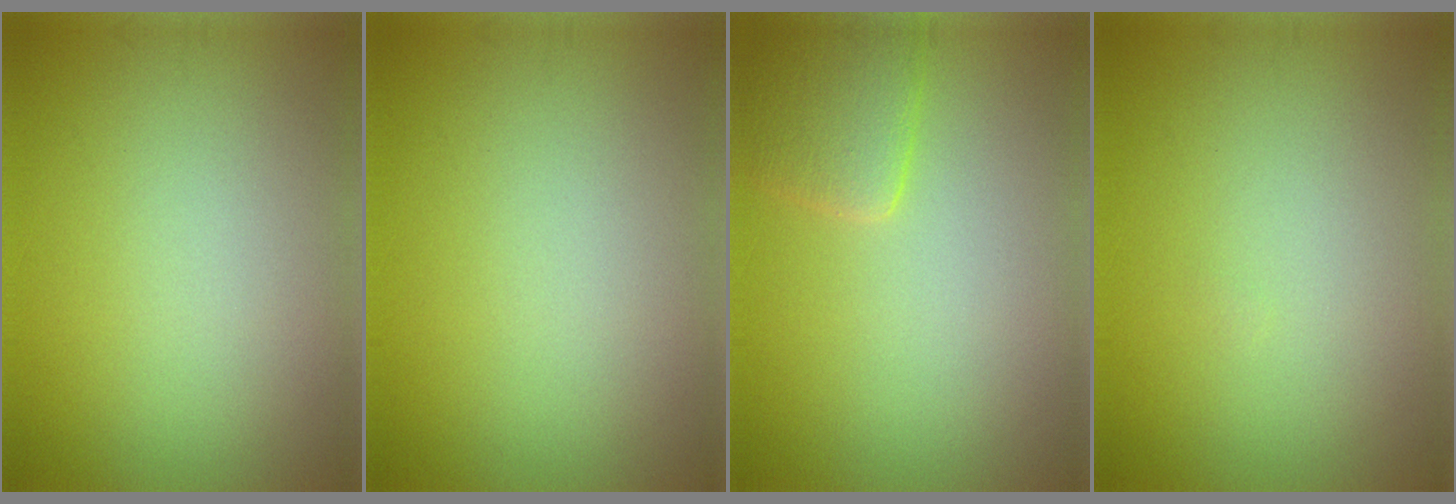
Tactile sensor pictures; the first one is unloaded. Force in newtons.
{"total": 0.0}
{"total": 2.5, "press": 2.5, "slide": 0.2}
{"total": 0.0}